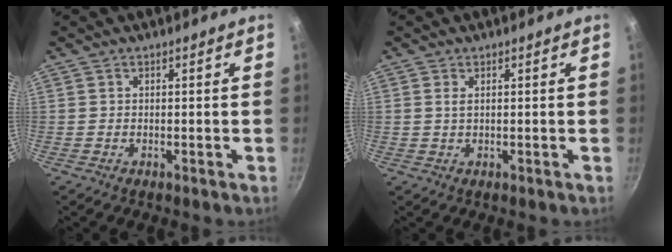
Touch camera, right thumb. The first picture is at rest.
{"total": 1.3, "force": [0.4, 0.6, 1.1], "torque": [-0.020, -0.001, 0.007]}